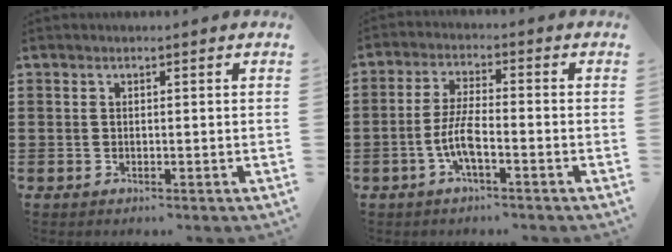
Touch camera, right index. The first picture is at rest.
{"total": 5.7, "force": [-2.2, 1.3, 5.1], "torque": [-0.120, -0.009, -0.050]}